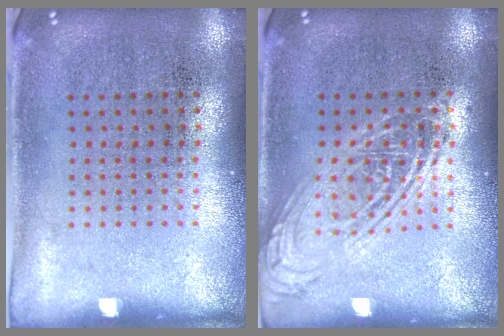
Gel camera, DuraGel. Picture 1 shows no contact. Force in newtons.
{"total": 2.4, "press": 2.4, "slide": 0.3}